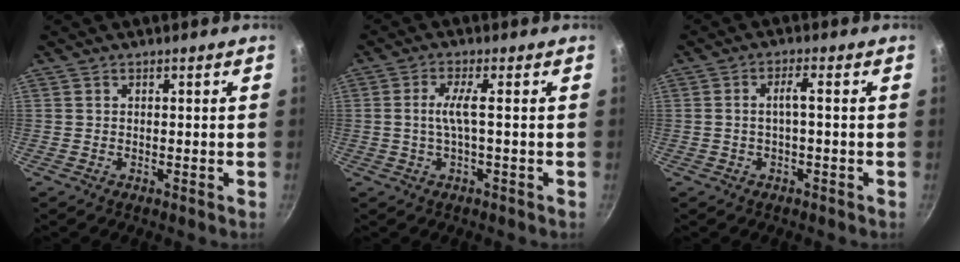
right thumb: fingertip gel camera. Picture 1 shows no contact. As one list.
[{"total": 4.0, "force": [-0.3, 0.4, 4.0], "torque": [-0.092, 0.008, -0.004]}, {"total": 2.9, "force": [-0.4, 0.5, 2.8], "torque": [-0.060, 0.018, -0.006]}]